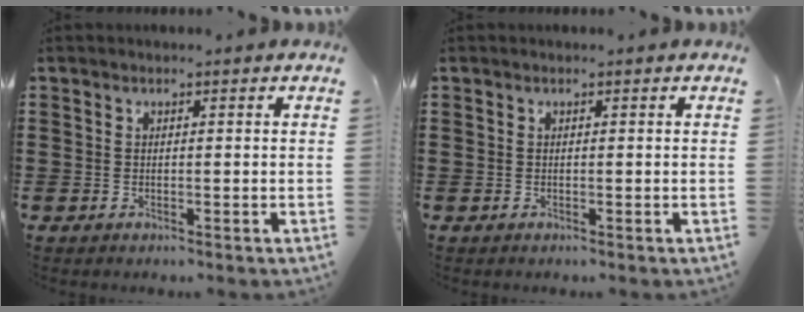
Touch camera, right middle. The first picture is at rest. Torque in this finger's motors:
{"motor_torque": [-0.31, -0.23, -0.01, 0.01]}